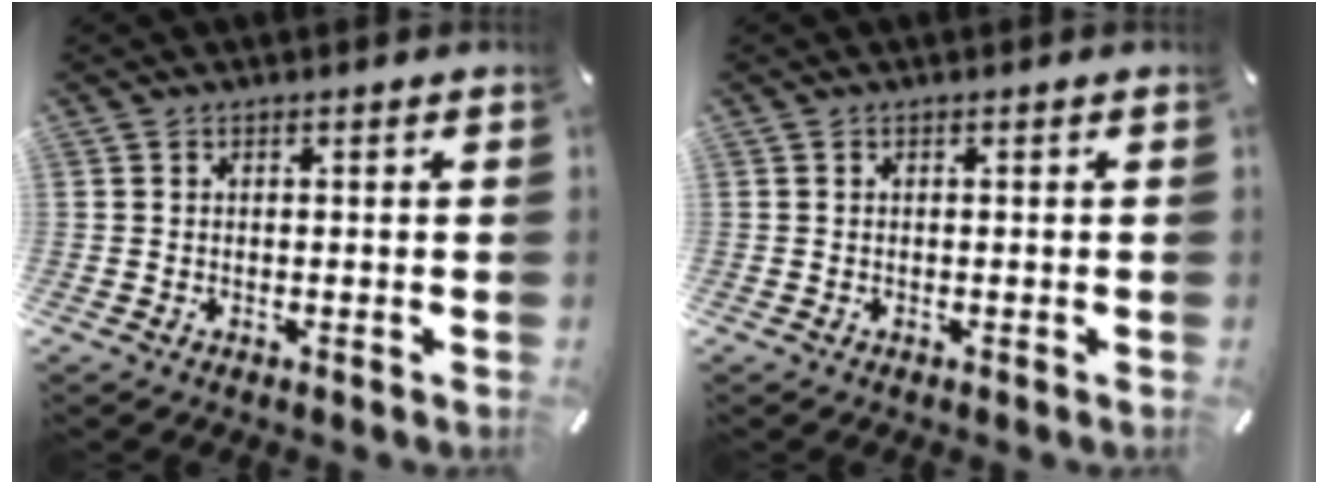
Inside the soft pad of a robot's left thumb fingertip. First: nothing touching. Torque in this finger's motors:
{"motor_torque": [0.00, 0.00, 0.00, 0.00, 0.00]}